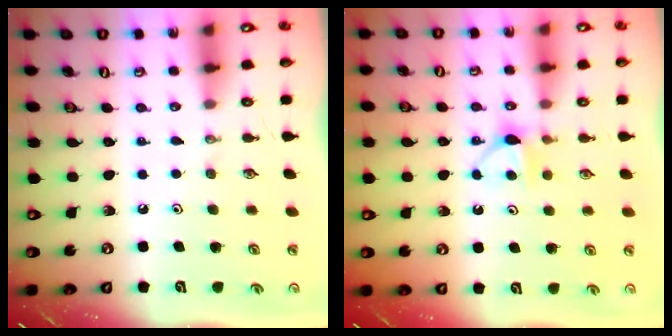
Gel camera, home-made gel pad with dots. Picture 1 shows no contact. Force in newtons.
{"total": 5.3, "press": 5.3, "slide": 0.8}